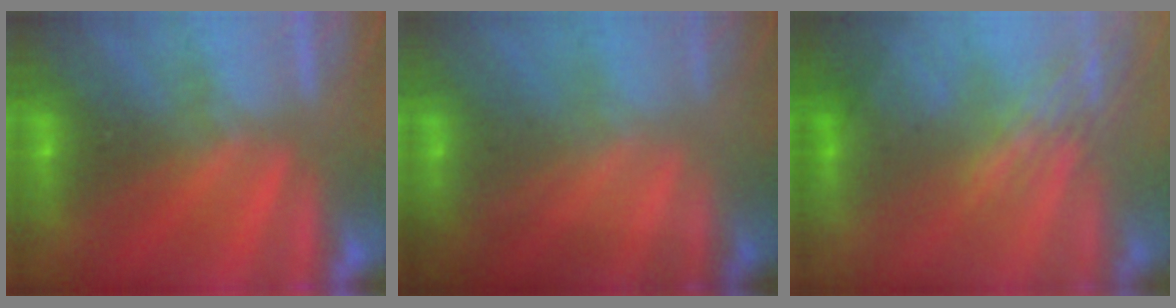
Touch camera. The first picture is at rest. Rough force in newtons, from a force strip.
{"total": 1.5}
{"total": 2.7}